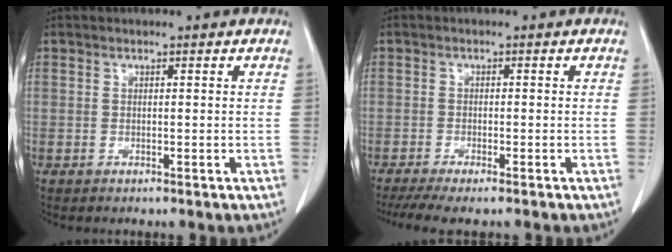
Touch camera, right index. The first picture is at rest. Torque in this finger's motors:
{"motor_torque": [0.32, -0.30, 0.12, 0.05]}